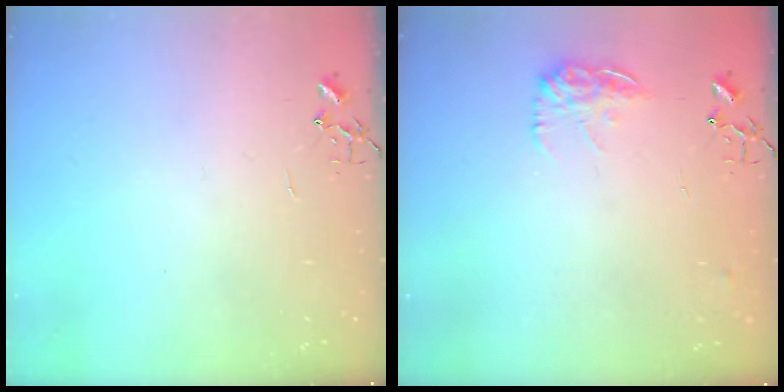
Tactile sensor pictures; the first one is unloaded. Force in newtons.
{"total": 10.8, "press": 10.7, "slide": 0.6}